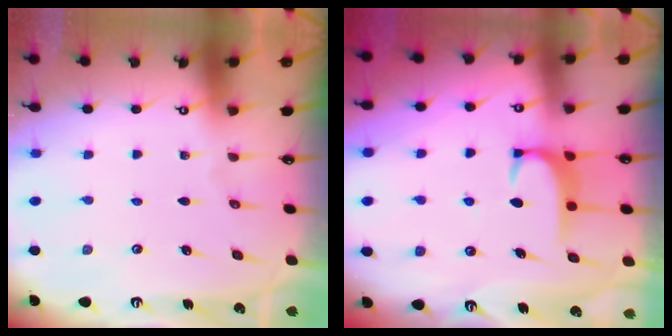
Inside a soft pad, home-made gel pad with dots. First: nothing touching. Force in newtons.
{"total": 1.9, "press": 1.8, "slide": 0.5}